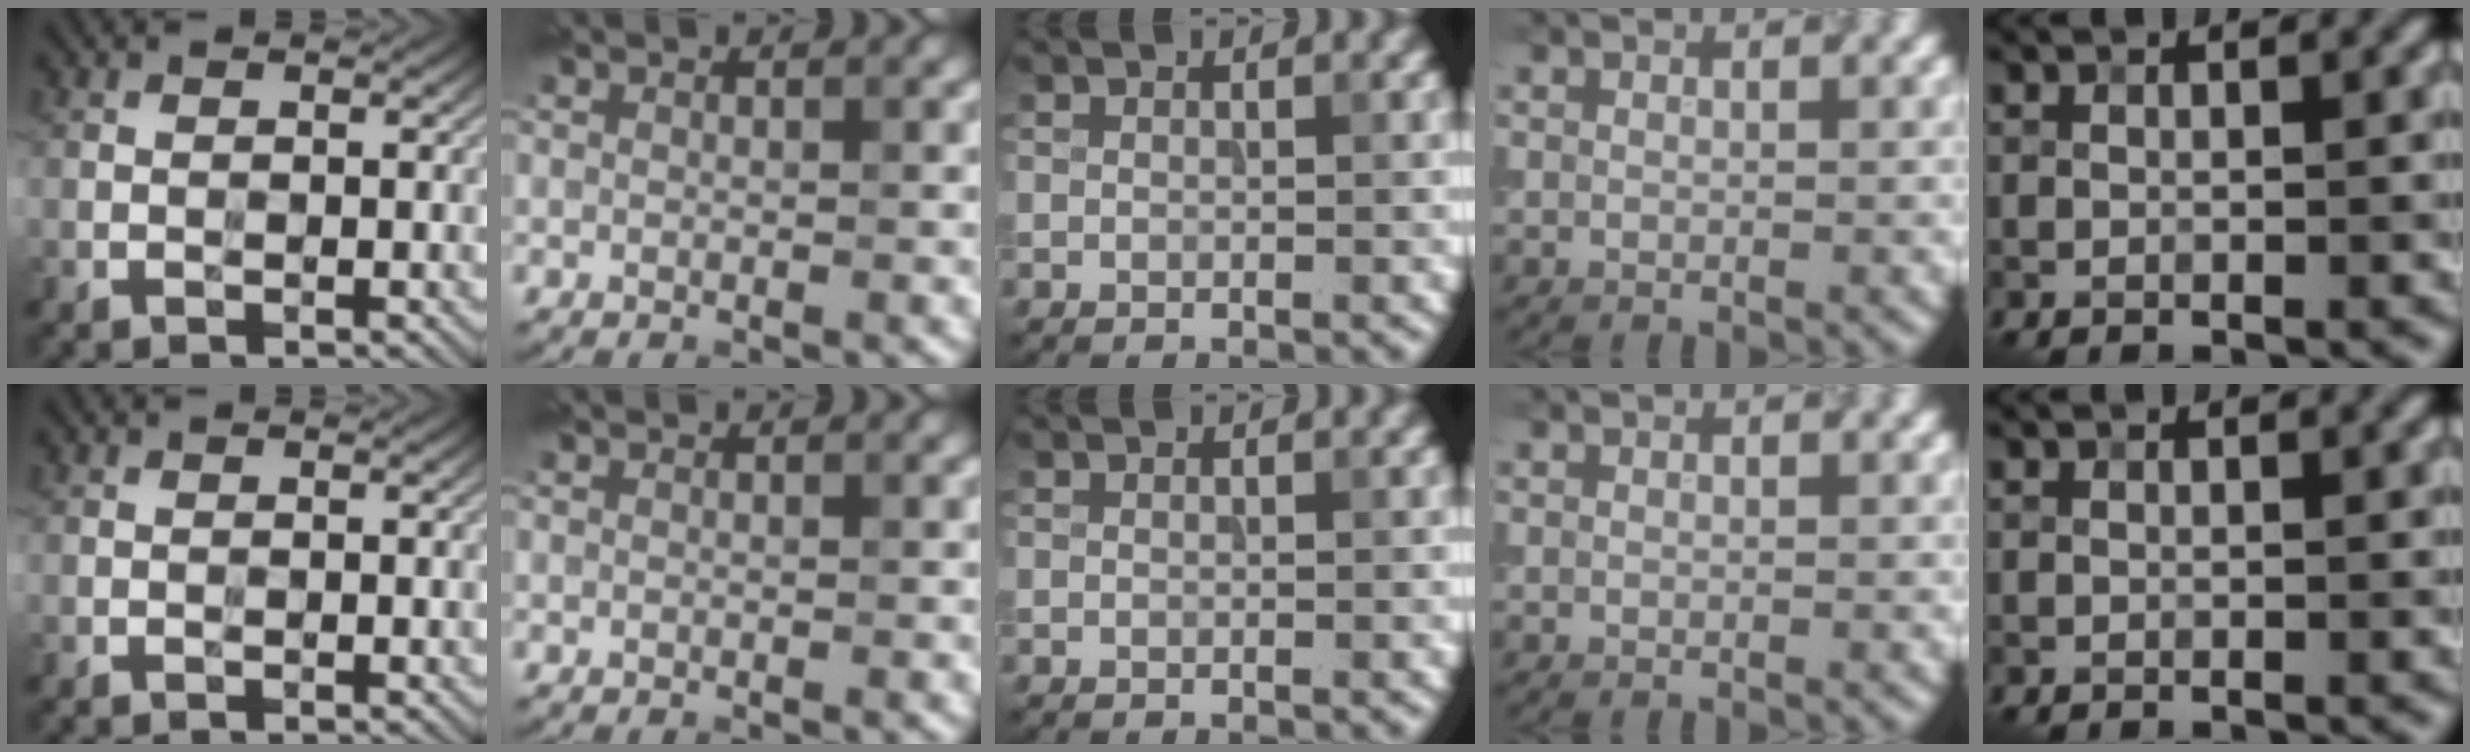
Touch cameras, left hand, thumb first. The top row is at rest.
{}